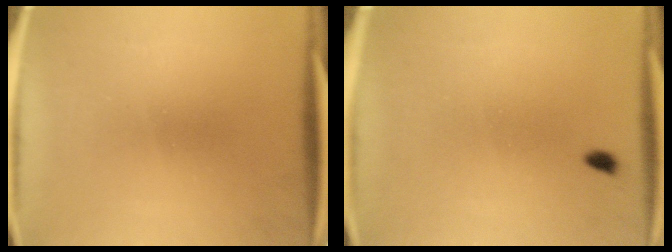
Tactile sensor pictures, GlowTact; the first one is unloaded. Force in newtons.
{"total": 0.7}